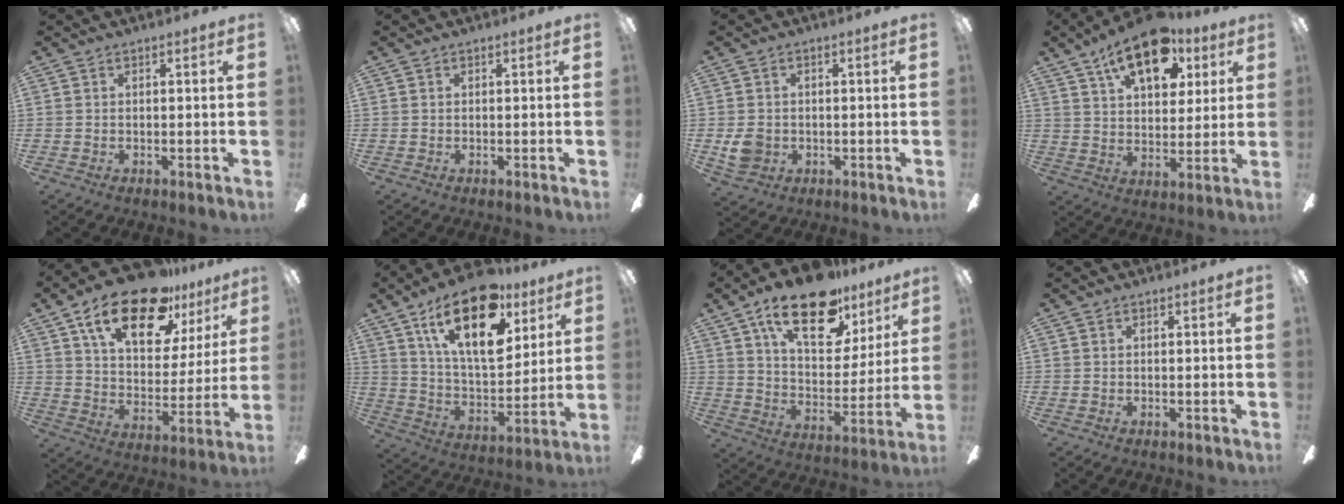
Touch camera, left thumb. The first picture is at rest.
{"total": 0.0}
{"total": 4.9, "force": [-0.5, 4.3, 2.3], "torque": [-0.032, 0.004, -0.008]}
{"total": 17.0, "force": [10.1, 8.5, 10.6], "torque": [-0.152, -0.039, 0.171]}
{"total": 21.7, "force": [13.6, 9.9, 13.7], "torque": [-0.224, -0.069, 0.234]}
{"total": 23.8, "force": [13.4, 11.1, 16.2], "torque": [-0.263, -0.061, 0.227]}
{"total": 22.5, "force": [14.1, 10.1, 14.3], "torque": [-0.224, -0.070, 0.242]}
{"total": 0.0}